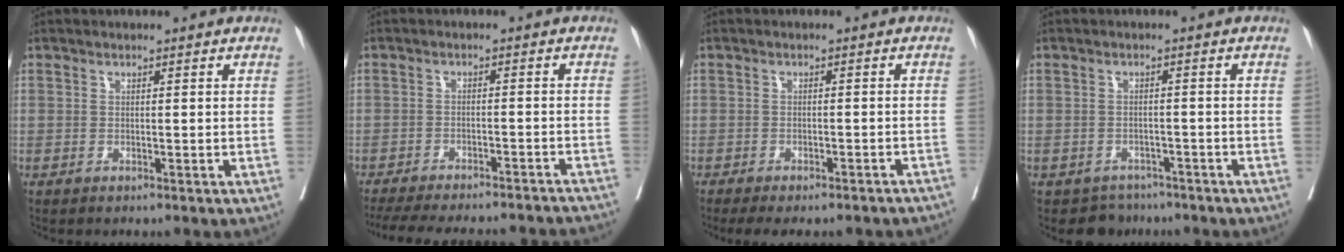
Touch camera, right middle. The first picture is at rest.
{"total": 21.6, "force": [-19.8, 3.5, 8.0], "torque": [-0.148, -0.026, -0.250]}
{"total": 12.3, "force": [-10.9, 2.5, 5.2], "torque": [-0.081, -0.006, -0.126]}
{"total": 2.8, "force": [-2.3, 1.5, -0.6], "torque": [0.009, 0.005, -0.036]}